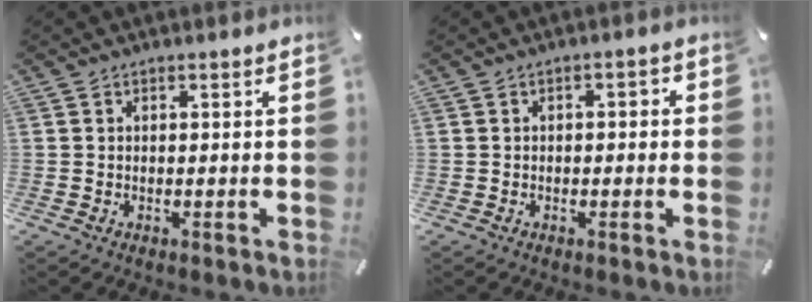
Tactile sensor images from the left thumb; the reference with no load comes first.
{"total": 1.7, "force": [-1.0, 1.0, 1.0], "torque": [-0.018, 0.009, -0.022]}